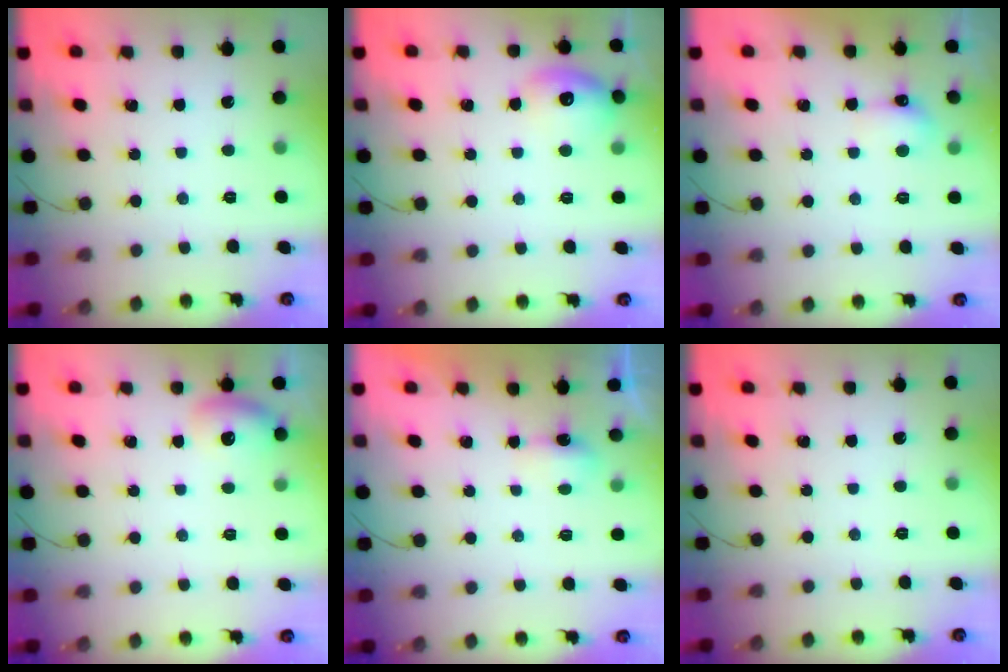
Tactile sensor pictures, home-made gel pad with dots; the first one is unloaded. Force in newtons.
{"total": 11.7, "press": 11.6, "slide": 1.2}
{"total": 5.0, "press": 5.0, "slide": 0.9}
{"total": 9.9, "press": 8.4, "slide": 5.2}
{"total": 7.9, "press": 3.5, "slide": 7.0}
{"total": 0.0}